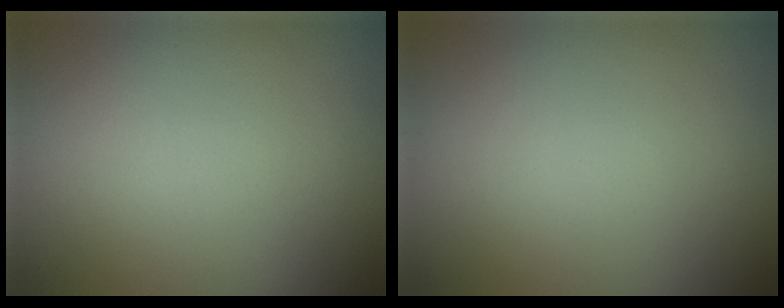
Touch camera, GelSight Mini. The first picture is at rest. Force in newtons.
{"total": 0.0}